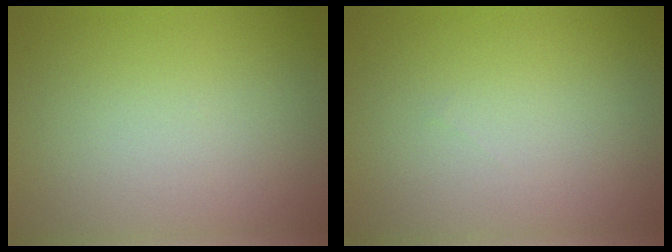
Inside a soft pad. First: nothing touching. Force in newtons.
{"total": 0.0}